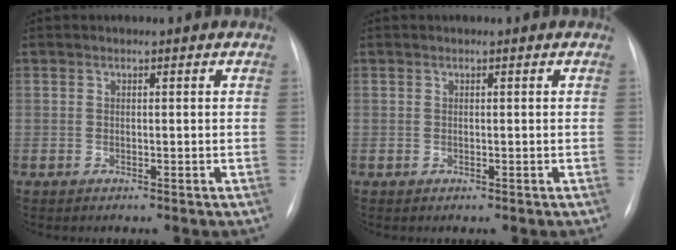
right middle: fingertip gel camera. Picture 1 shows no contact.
{"total": 0.0}